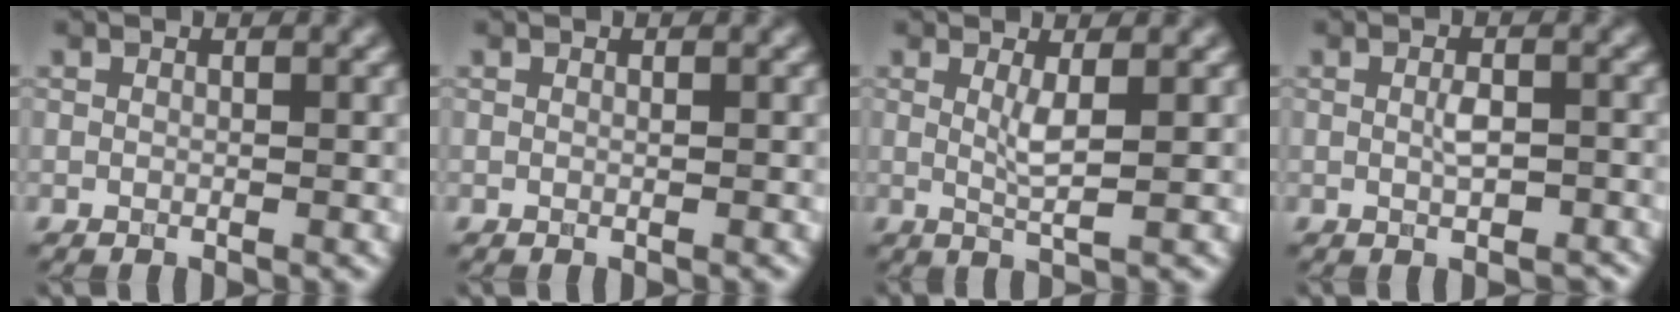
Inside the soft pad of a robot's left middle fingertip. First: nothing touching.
{"total": 0.0}
{"total": 2.3, "force": [0.5, 0.3, 2.3], "torque": [-0.045, -0.007, 0.009]}
{"total": 2.2, "force": [-0.4, 1.1, 1.9], "torque": [-0.035, -0.003, -0.005]}